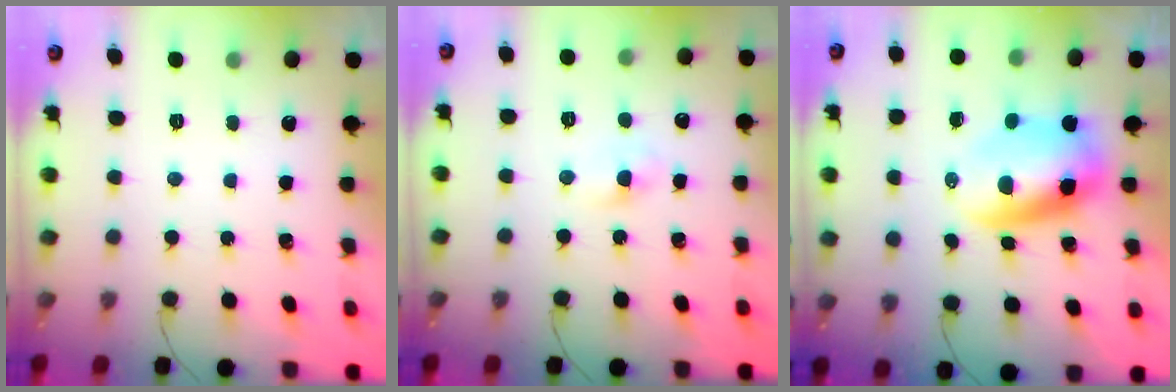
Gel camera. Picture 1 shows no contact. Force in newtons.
{"total": 2.2, "press": 1.9, "slide": 1.1}
{"total": 7.4, "press": 7.2, "slide": 1.9}